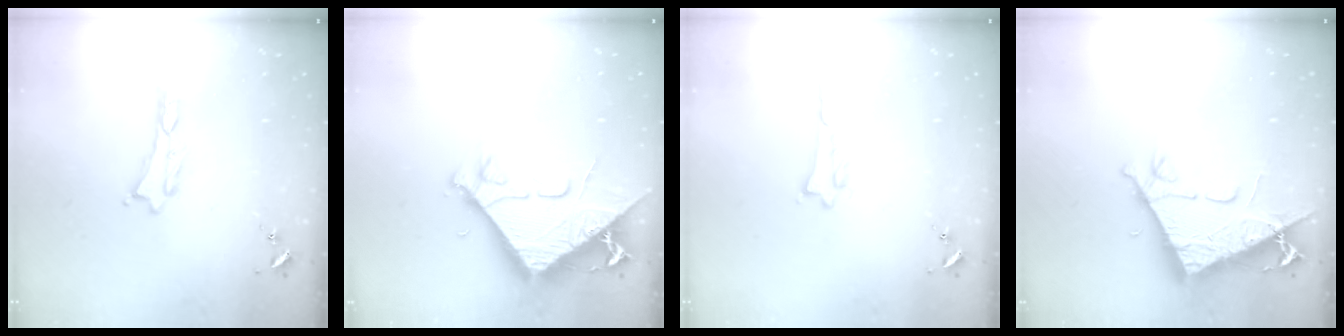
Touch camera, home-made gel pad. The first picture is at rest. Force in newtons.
{"total": 10.1, "press": 10.0, "slide": 1.2}
{"total": 0.0}
{"total": 9.2, "press": 9.1, "slide": 1.4}